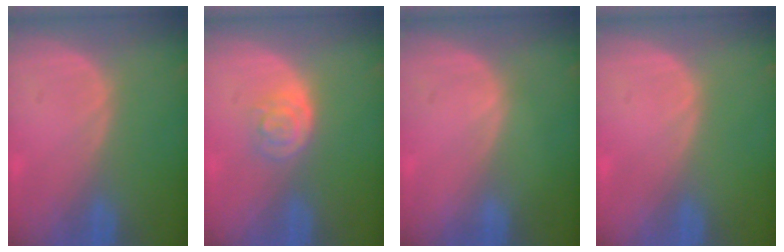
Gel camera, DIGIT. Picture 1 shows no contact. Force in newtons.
{"total": 3.4, "press": 3.3, "slide": 0.9}
{"total": 0.0}
{"total": 0.0}